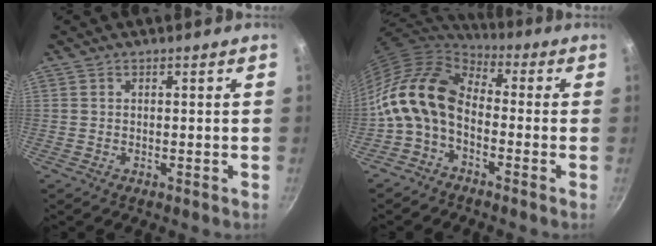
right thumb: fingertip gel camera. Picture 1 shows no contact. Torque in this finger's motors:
{"motor_torque": [1.31, 2.12, 0.83, -0.87, 0.47]}